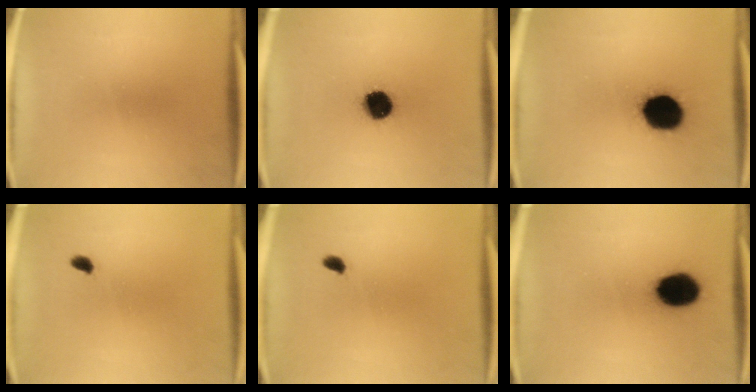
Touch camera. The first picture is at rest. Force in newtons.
{"total": 10.6}
{"total": 15.2}
{"total": 1.4}
{"total": 1.4}
{"total": 12.7}